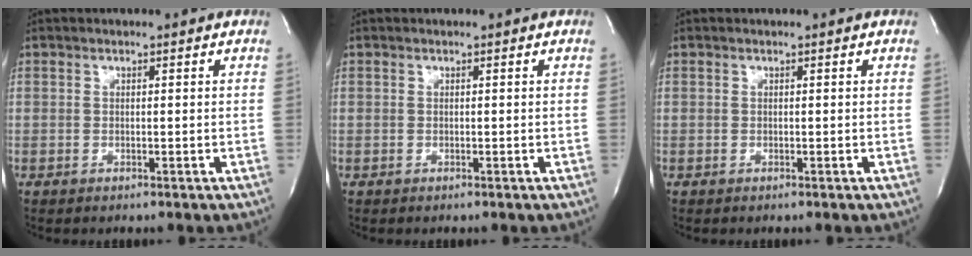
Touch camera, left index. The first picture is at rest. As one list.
[{"total": 0.0}, {"total": 0.0}]